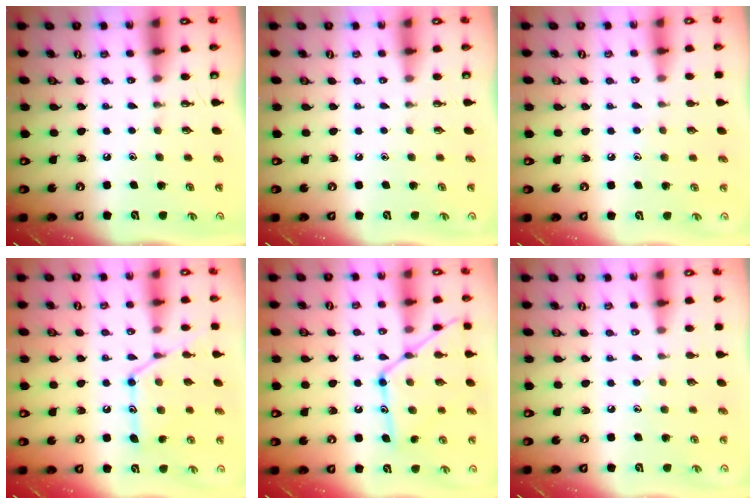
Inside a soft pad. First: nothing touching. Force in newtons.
{"total": 0.0}
{"total": 5.9, "press": 5.8, "slide": 0.7}
{"total": 15.1, "press": 15.1, "slide": 1.3}
{"total": 16.5, "press": 16.5, "slide": 1.3}
{"total": 5.0, "press": 4.9, "slide": 0.6}